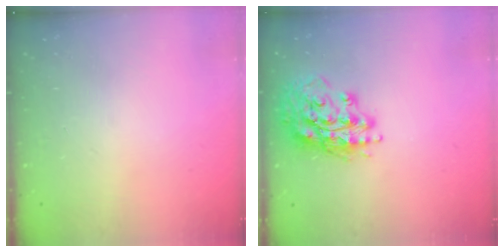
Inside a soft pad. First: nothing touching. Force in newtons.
{"total": 16.7, "press": 16.5, "slide": 2.3}